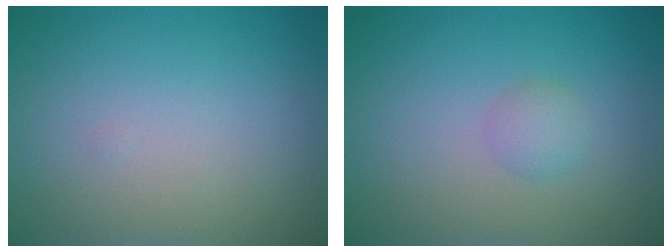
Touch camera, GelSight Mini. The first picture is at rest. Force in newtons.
{"total": 1.3, "press": 1.3, "slide": 0.1}